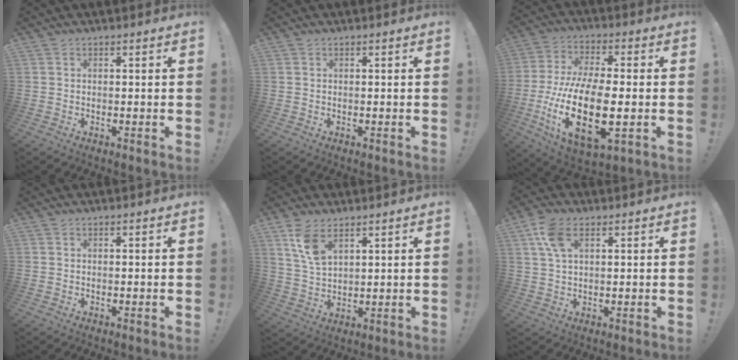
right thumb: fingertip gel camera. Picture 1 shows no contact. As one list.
[{"total": 0.0}, {"total": 22.8, "force": [-4.3, 10.3, 19.9], "torque": [-0.396, 0.004, -0.063]}, {"total": 0.0}, {"total": 8.2, "force": [4.9, 4.0, 5.2], "torque": [-0.088, -0.019, 0.091]}, {"total": 7.8, "force": [3.2, 3.9, 5.9], "torque": [-0.118, 0.000, 0.062]}]